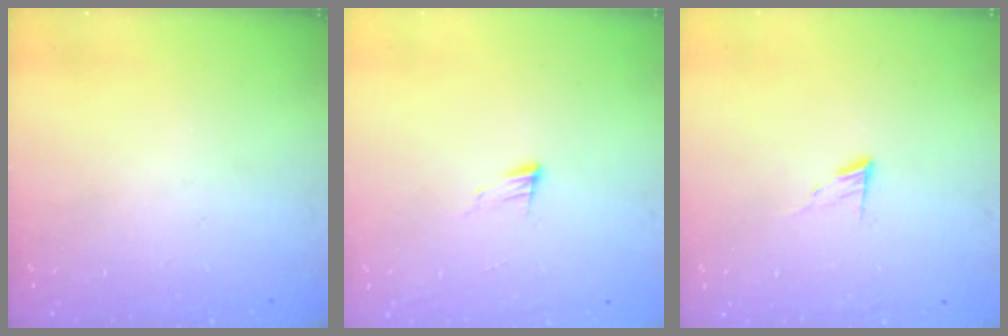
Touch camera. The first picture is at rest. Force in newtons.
{"total": 5.1, "press": 5.1, "slide": 0.5}
{"total": 6.0, "press": 5.9, "slide": 0.6}